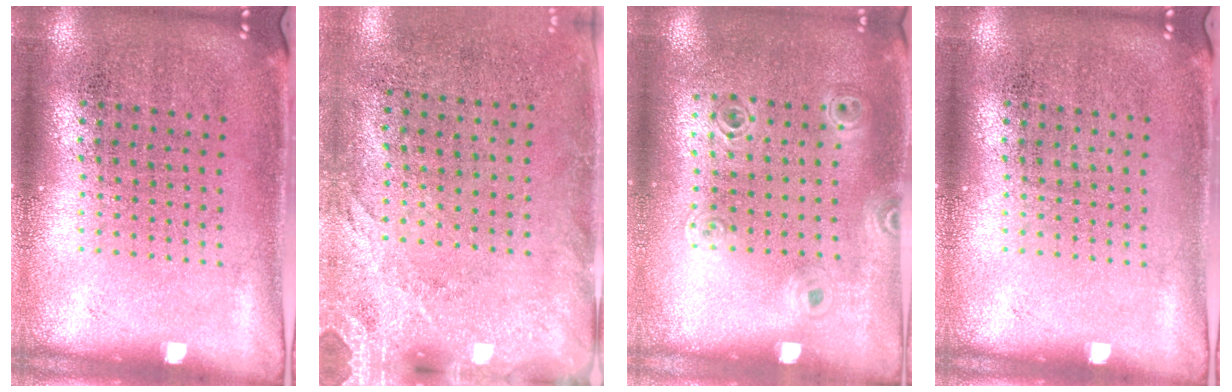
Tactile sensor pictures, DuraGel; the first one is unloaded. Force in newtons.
{"total": 2.7, "press": 2.1, "slide": 1.6}
{"total": 0.9, "press": 0.9, "slide": 0.1}
{"total": 0.0}